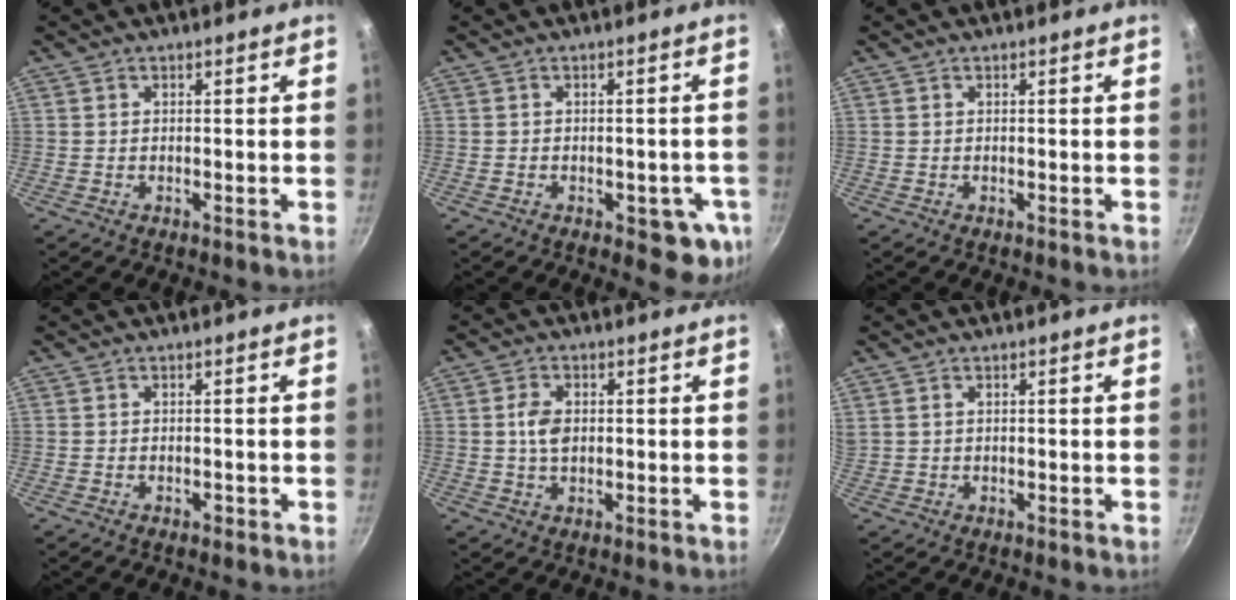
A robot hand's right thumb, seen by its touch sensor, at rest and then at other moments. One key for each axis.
{"total": 7.6, "fx": -2.3, "fy": 4.0, "fz": 6.0, "tx": -0.035, "ty": 0.001, "tz": -0.028}
{"total": 0.0}
{"total": 1.0, "fx": -0.4, "fy": 0.6, "fz": 0.6, "tx": -0.008, "ty": 0.003, "tz": -0.005}
{"total": 4.4, "fx": 0.4, "fy": 2.9, "fz": 3.2, "tx": -0.052, "ty": 0.002, "tz": 0.005}
{"total": 1.1, "fx": 0.7, "fy": 0.8, "fz": 0.5, "tx": -0.008, "ty": 0.003, "tz": 0.015}